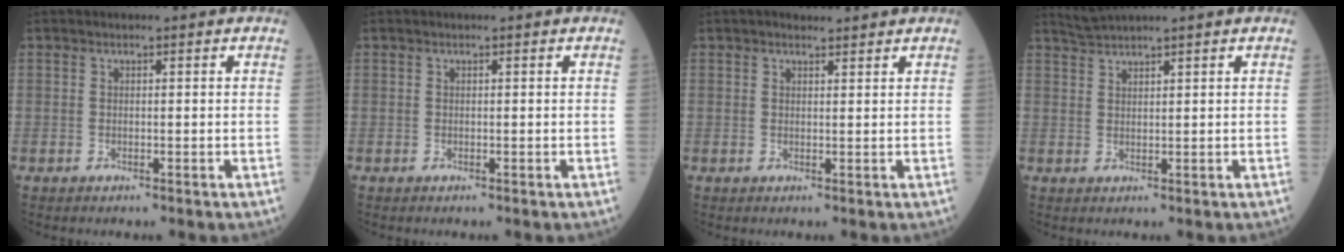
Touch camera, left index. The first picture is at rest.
{"total": 0.0}
{"total": 2.6, "force": [2.3, 0.5, 0.9], "torque": [-0.011, 0.015, 0.032]}
{"total": 2.4, "force": [2.1, -1.1, 0.3], "torque": [-0.009, 0.007, 0.049]}